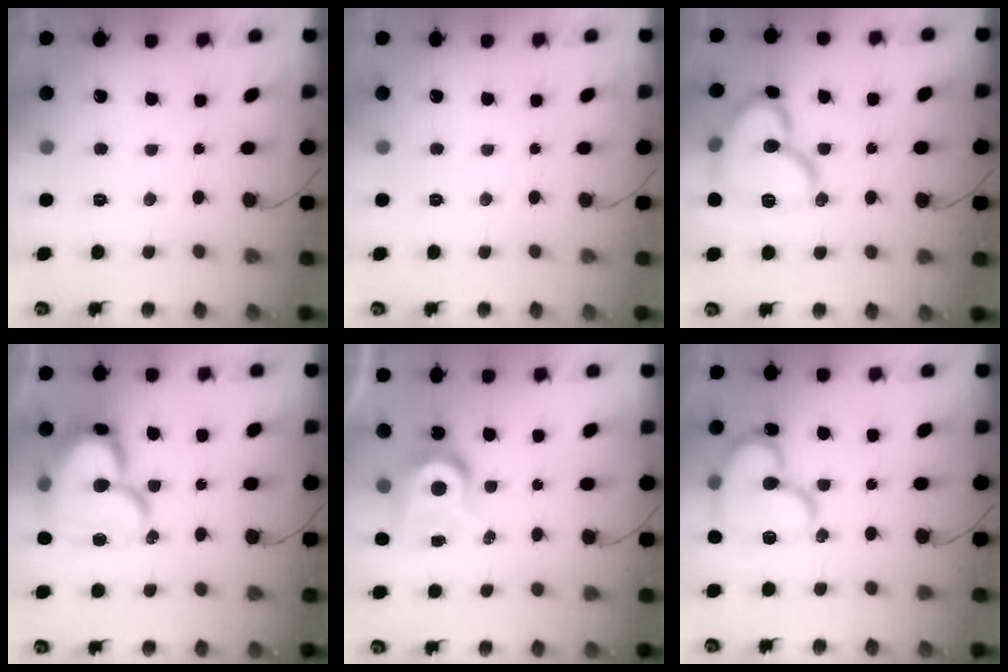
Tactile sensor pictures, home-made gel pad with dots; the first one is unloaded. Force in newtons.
{"total": 0.0}
{"total": 16.7, "press": 16.6, "slide": 1.9}
{"total": 22.2, "press": 22.0, "slide": 2.6}
{"total": 7.8, "press": 7.8, "slide": 0.2}
{"total": 18.4, "press": 18.3, "slide": 1.8}